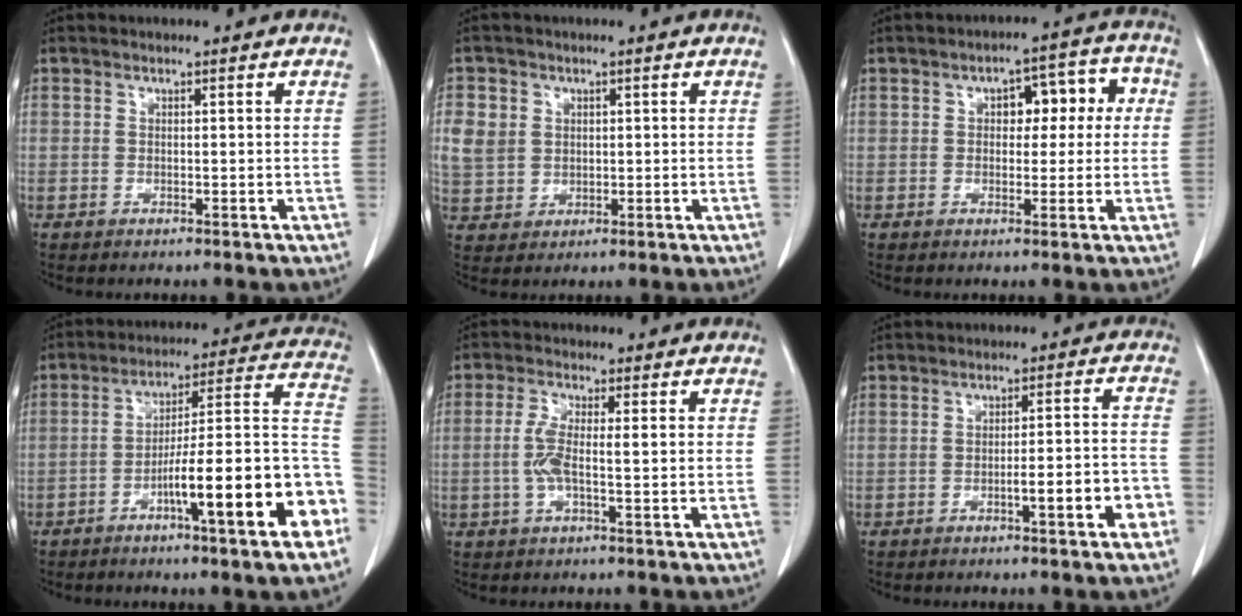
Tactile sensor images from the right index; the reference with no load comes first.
{"total": 7.6, "force": [1.7, 6.9, 2.6], "torque": [-0.071, 0.015, 0.047]}
{"total": 7.1, "force": [1.0, 3.8, 5.9], "torque": [-0.066, 0.040, 0.015]}
{"total": 19.4, "force": [-8.0, 1.2, 17.6], "torque": [-0.200, 0.021, -0.117]}
{"total": 4.3, "force": [-0.2, 0.9, 4.2], "torque": [-0.102, 0.009, -0.006]}
{"total": 6.2, "force": [-2.9, 0.5, 5.5], "torque": [-0.071, 0.016, -0.035]}